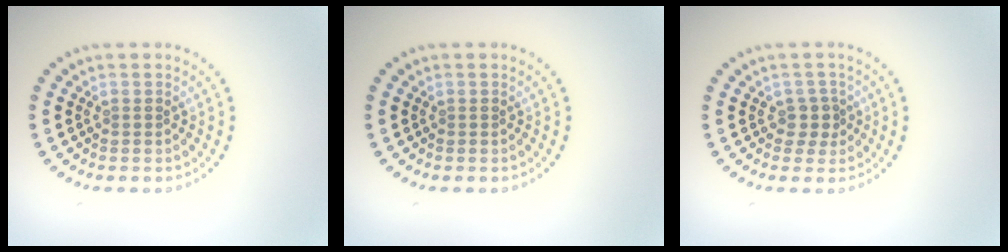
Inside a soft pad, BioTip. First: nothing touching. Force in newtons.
{"total": 0.0}
{"total": 1.7, "press": 1.4, "slide": 1.0}